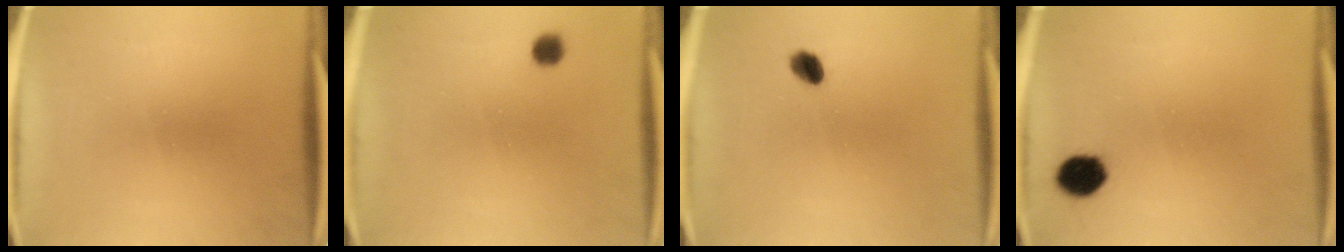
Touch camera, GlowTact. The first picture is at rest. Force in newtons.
{"total": 2.6}
{"total": 2.8}
{"total": 5.8}